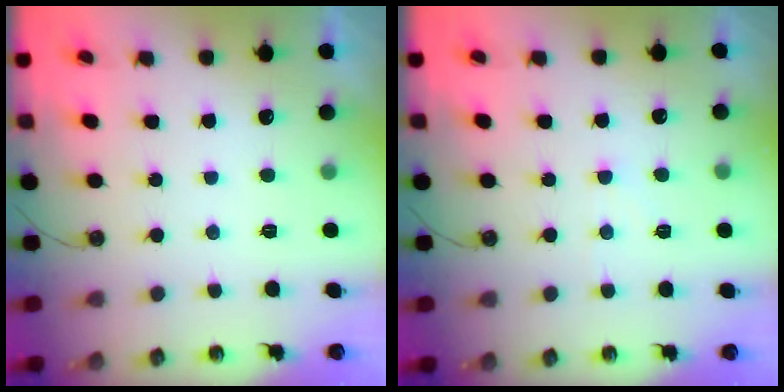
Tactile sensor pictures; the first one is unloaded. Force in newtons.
{"total": 2.8, "press": 2.7, "slide": 0.4}